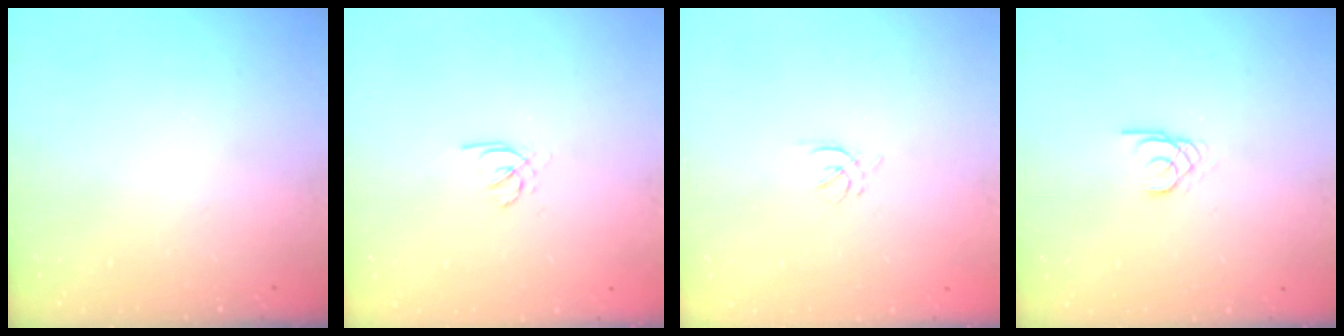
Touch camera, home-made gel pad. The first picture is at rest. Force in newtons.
{"total": 1.8, "press": 1.8, "slide": 0.5}
{"total": 1.7, "press": 1.6, "slide": 0.6}
{"total": 1.9, "press": 1.9, "slide": 0.0}